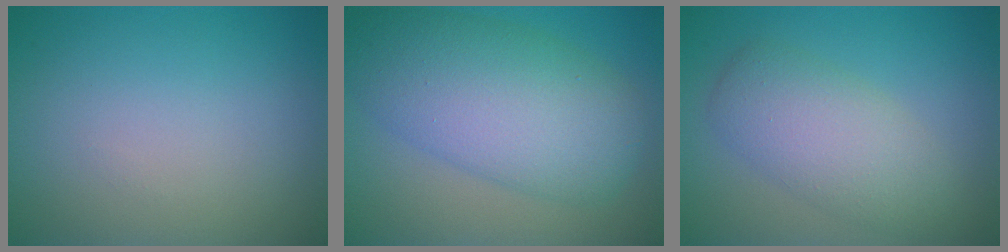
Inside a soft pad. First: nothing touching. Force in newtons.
{"total": 9.4, "press": 9.3, "slide": 0.3}
{"total": 5.0, "press": 5.0, "slide": 0.2}